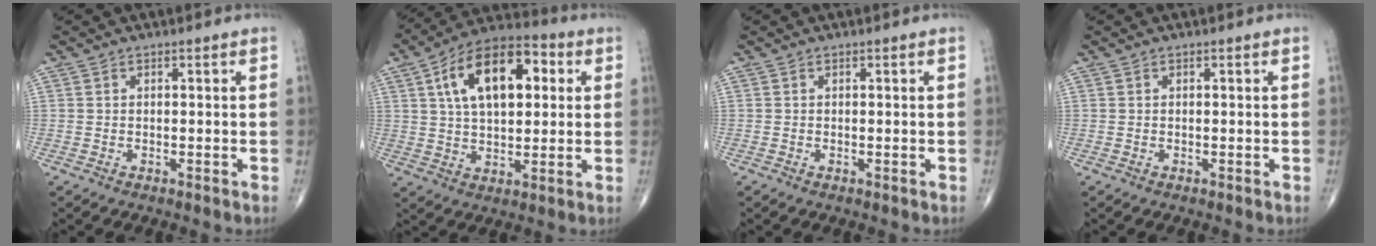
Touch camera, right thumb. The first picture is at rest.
{"total": 17.5, "force": [4.9, 9.4, 13.9], "torque": [-0.209, 0.015, 0.073]}
{"total": 0.0}
{"total": 0.0}